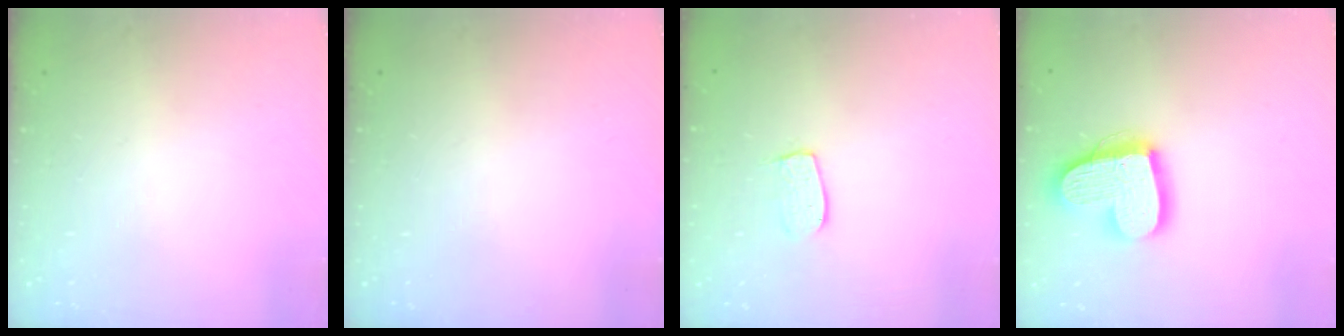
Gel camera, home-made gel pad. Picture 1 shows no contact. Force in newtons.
{"total": 0.0}
{"total": 6.7, "press": 6.7, "slide": 0.5}
{"total": 18.1, "press": 18.0, "slide": 1.8}